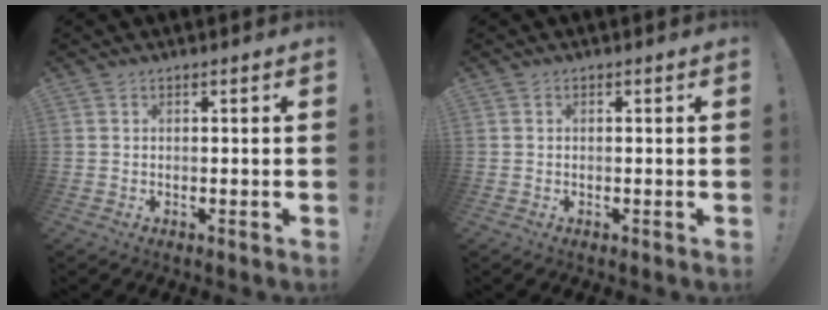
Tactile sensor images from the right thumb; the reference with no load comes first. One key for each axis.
{"total": 0.0}